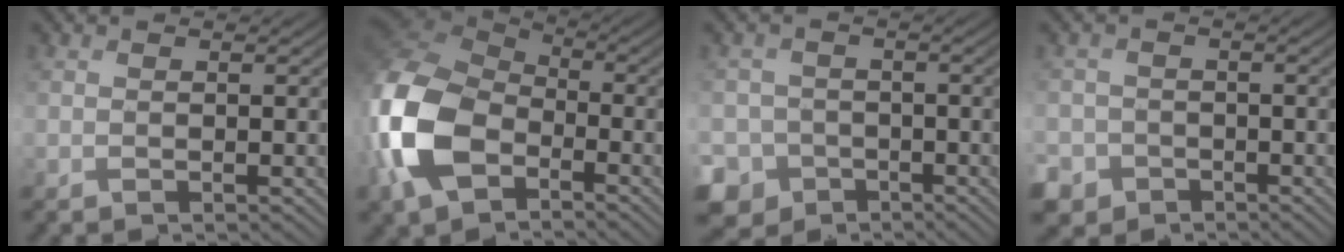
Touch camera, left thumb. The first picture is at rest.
{"total": 13.6, "force": [-4.9, 8.5, 9.5], "torque": [-0.259, -0.017, -0.104]}
{"total": 7.0, "force": [-2.9, 6.3, 1.3], "torque": [-0.051, -0.018, -0.074]}
{"total": 5.0, "force": [-2.4, 4.3, 0.7], "torque": [-0.021, -0.011, -0.059]}